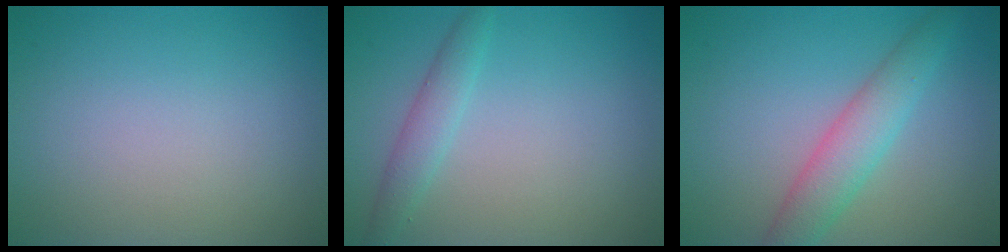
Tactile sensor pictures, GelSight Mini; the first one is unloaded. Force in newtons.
{"total": 2.0, "press": 2.0, "slide": 0.3}
{"total": 3.9, "press": 3.9, "slide": 0.0}